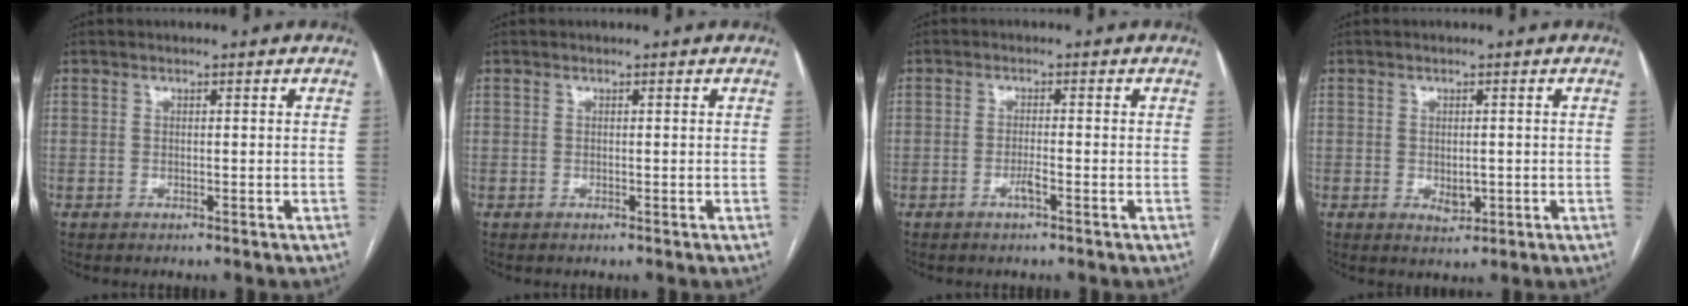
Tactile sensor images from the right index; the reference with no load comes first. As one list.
[{"total": 0.0}, {"total": 1.8, "force": [-1.0, -0.1, 1.5], "torque": [-0.029, -0.001, -0.019]}, {"total": 2.4, "force": [-0.4, 1.4, 1.9], "torque": [-0.029, -0.003, 0.002]}]